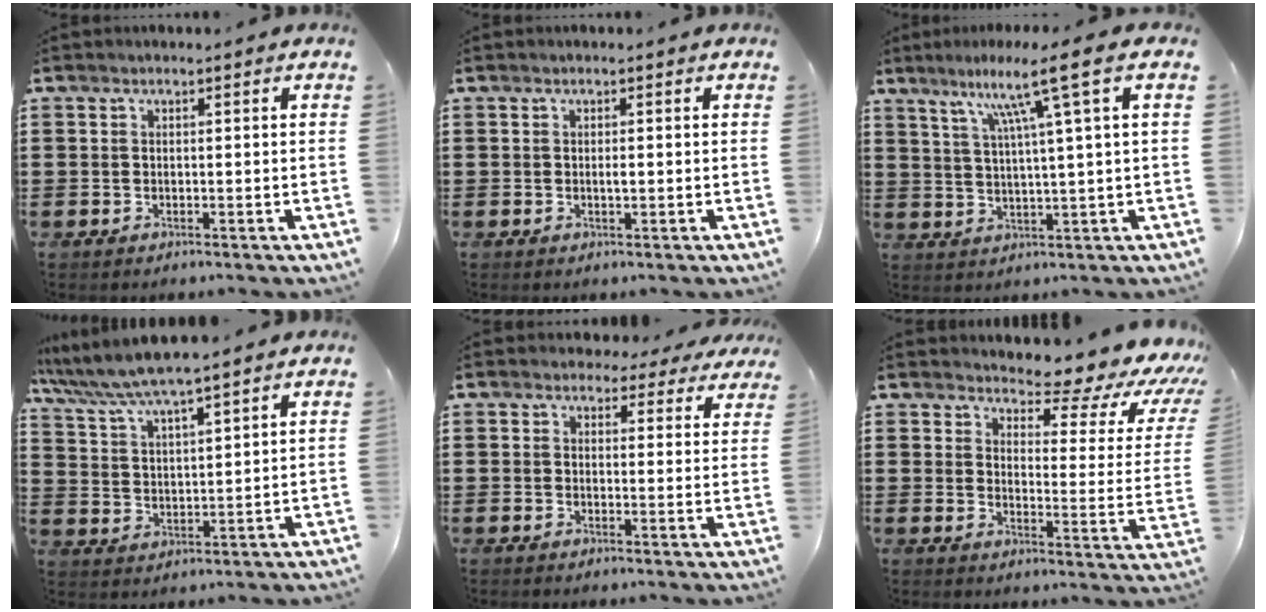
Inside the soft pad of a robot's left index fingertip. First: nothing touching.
{"total": 1.0, "force": [0.0, 0.3, 0.9], "torque": [-0.019, -0.001, 0.000]}
{"total": 9.1, "force": [4.6, -0.9, 7.8], "torque": [-0.153, -0.007, 0.069]}
{"total": 6.0, "force": [5.3, 0.2, 2.8], "torque": [-0.075, -0.025, 0.091]}
{"total": 3.4, "force": [3.0, 1.3, 0.7], "torque": [-0.018, -0.005, 0.054]}
{"total": 7.2, "force": [6.1, 1.9, 3.3], "torque": [-0.055, -0.053, 0.098]}